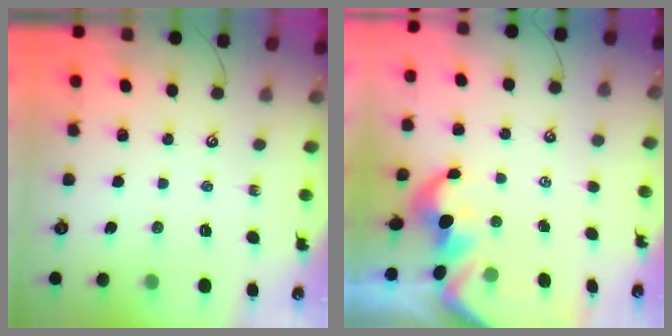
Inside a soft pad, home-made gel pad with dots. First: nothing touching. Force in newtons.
{"total": 1.7, "press": 1.4, "slide": 1.0}